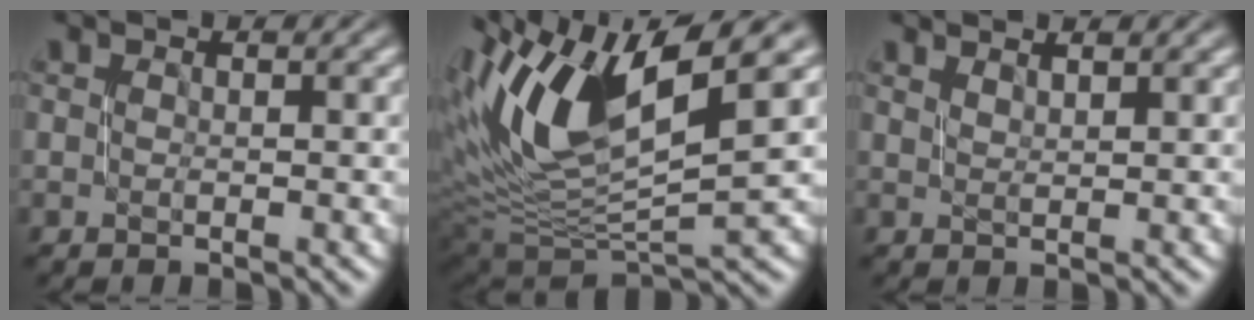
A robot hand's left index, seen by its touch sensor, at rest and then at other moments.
{"total": 10.5, "force": [4.9, 3.8, 8.6], "torque": [-0.164, 0.007, 0.098]}
{"total": 1.6, "force": [1.5, 0.2, 0.3], "torque": [0.004, 0.003, 0.017]}